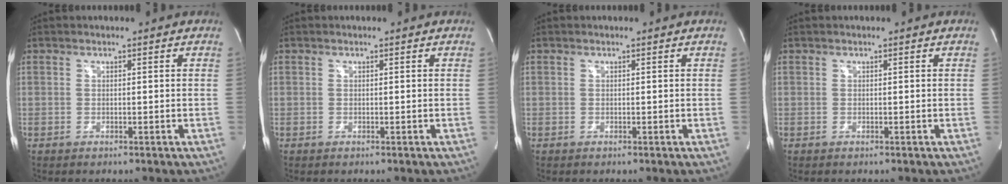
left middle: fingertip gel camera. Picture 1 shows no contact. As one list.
[{"total": 0.0}, {"total": 0.0}, {"total": 0.0}]